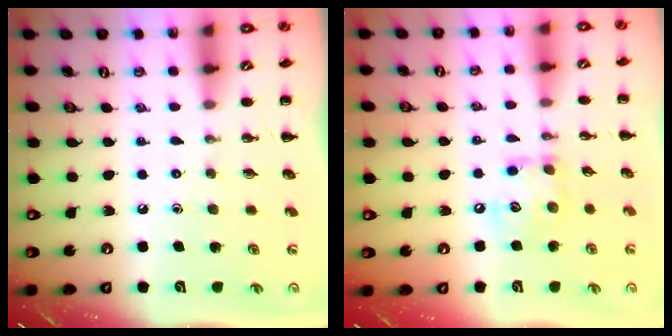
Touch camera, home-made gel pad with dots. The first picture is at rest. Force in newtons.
{"total": 10.1, "press": 10.1, "slide": 0.4}